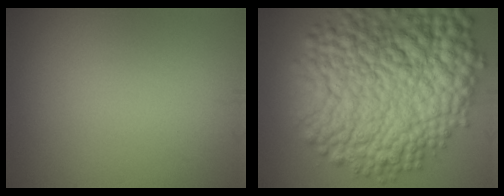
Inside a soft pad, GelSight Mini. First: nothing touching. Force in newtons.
{"total": 17.0, "press": 17.0, "slide": 0.3}